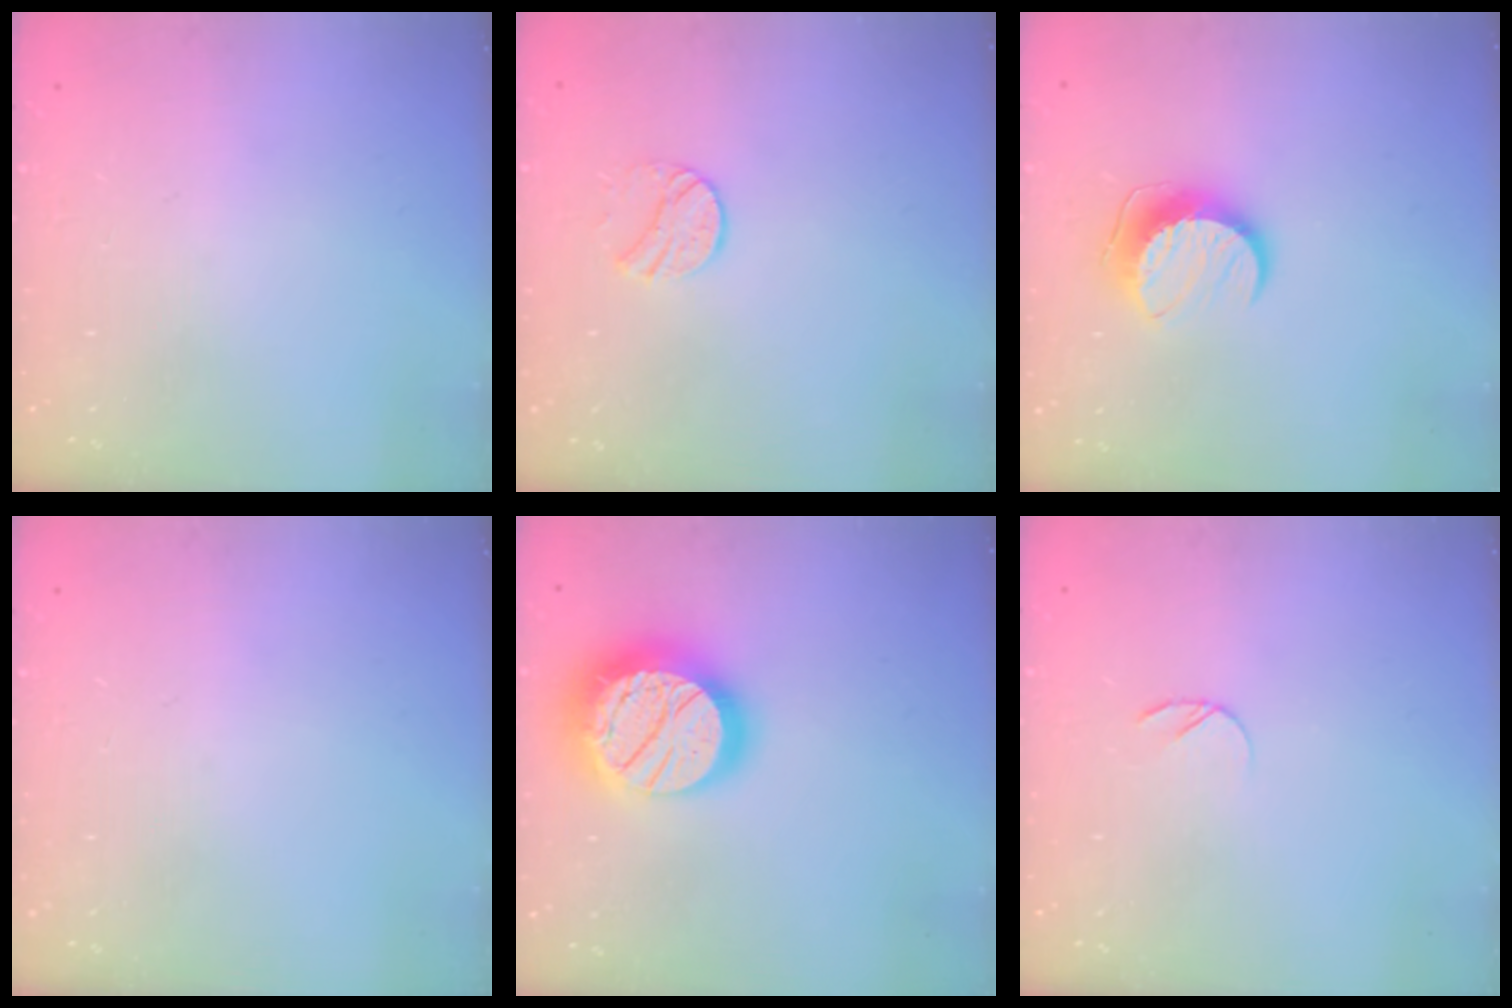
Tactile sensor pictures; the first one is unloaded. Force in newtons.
{"total": 8.0, "press": 8.0, "slide": 0.6}
{"total": 10.2, "press": 10.1, "slide": 0.5}
{"total": 0.0}
{"total": 22.5, "press": 22.4, "slide": 1.5}
{"total": 3.2, "press": 3.2, "slide": 0.3}